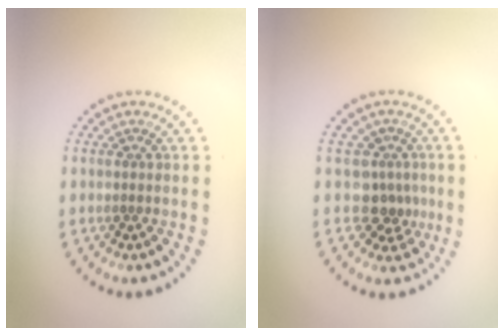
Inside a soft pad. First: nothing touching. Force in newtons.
{"total": 2.8, "press": 2.0, "slide": 2.0}